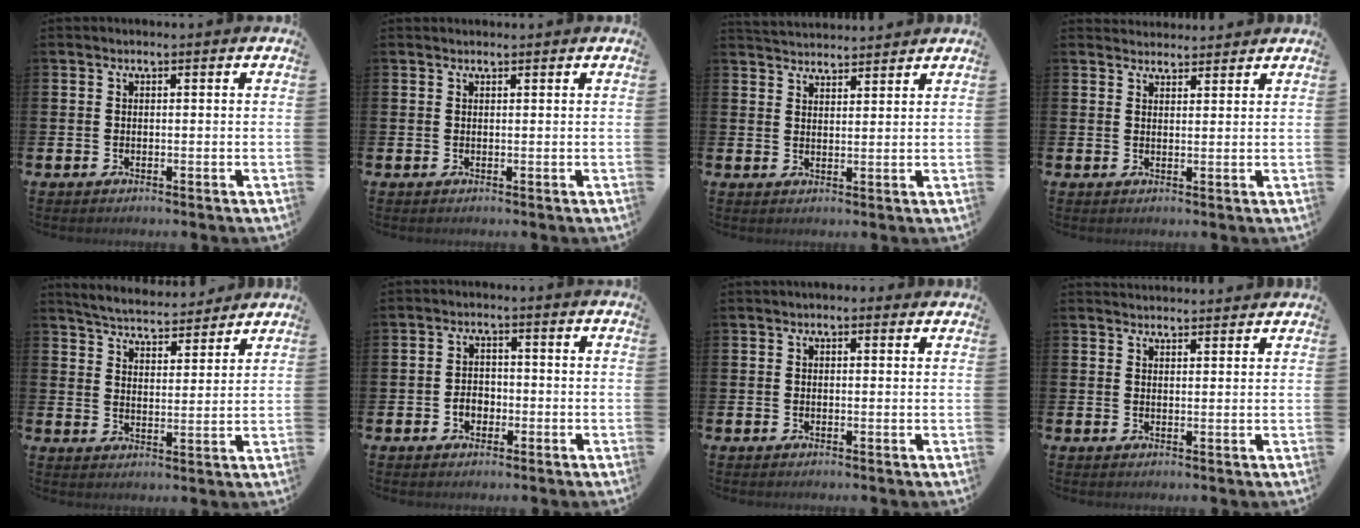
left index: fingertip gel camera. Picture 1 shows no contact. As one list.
[{"total": 0.6, "force": [0.6, 0.1, 0.0], "torque": [0.012, -0.005, 0.009]}, {"total": 3.5, "force": [3.4, 0.5, -0.1], "torque": [-0.003, -0.018, 0.063]}, {"total": 2.6, "force": [2.5, 0.7, -0.2], "torque": [0.002, -0.011, 0.045]}, {"total": 5.4, "force": [5.3, 0.7, 0.4], "torque": [-0.030, -0.034, 0.095]}, {"total": 2.6, "force": [-0.9, 2.0, 1.3], "torque": [-0.016, -0.002, -0.023]}, {"total": 0.7, "force": [0.6, 0.4, 0.2], "torque": [0.007, 0.002, 0.007]}, {"total": 2.3, "force": [2.3, 0.3, 0.0], "torque": [0.003, -0.014, 0.040]}]